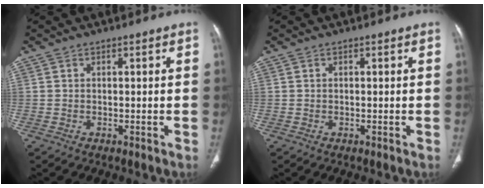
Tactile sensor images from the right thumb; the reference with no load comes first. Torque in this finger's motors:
{"motor_torque": [0.03, -0.32, -0.20, 0.21, -0.05]}